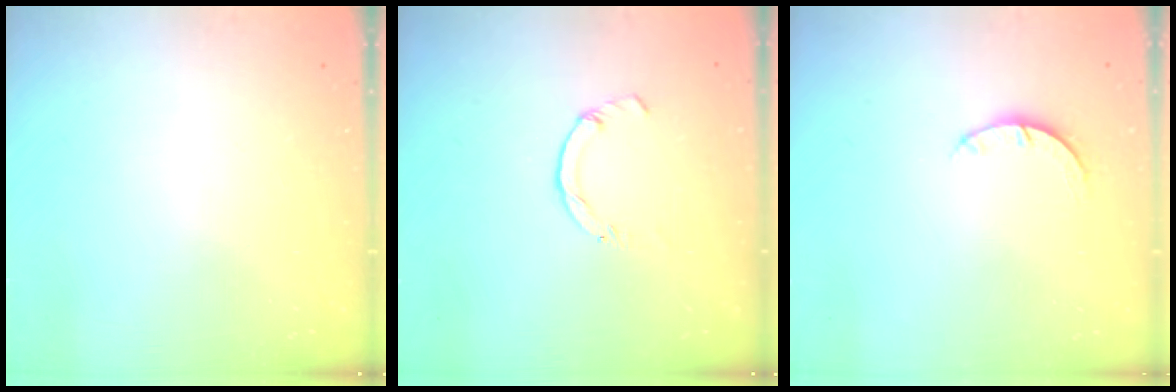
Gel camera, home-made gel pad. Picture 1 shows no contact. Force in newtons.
{"total": 0.0}
{"total": 2.9, "press": 2.9, "slide": 0.4}